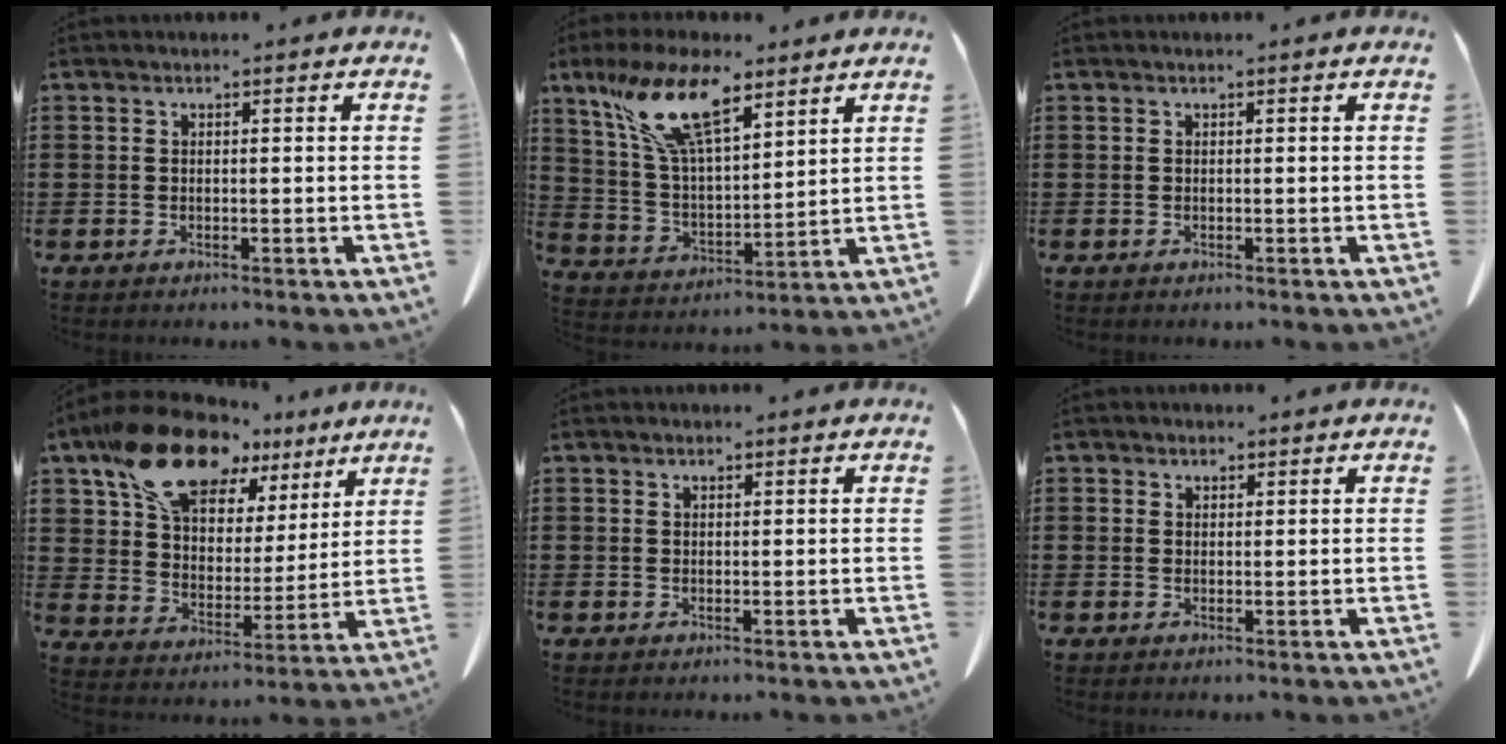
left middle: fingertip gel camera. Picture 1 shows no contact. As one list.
[{"total": 13.7, "force": [8.7, 4.6, 9.5], "torque": [-0.217, -0.016, 0.156]}, {"total": 0.0}, {"total": 16.3, "force": [12.2, 7.8, 7.3], "torque": [-0.166, -0.051, 0.225]}, {"total": 0.7, "force": [0.5, 0.5, 0.2], "torque": [-0.007, 0.001, 0.012]}, {"total": 1.3, "force": [1.1, 0.8, 0.1], "torque": [-0.006, 0.003, 0.022]}]